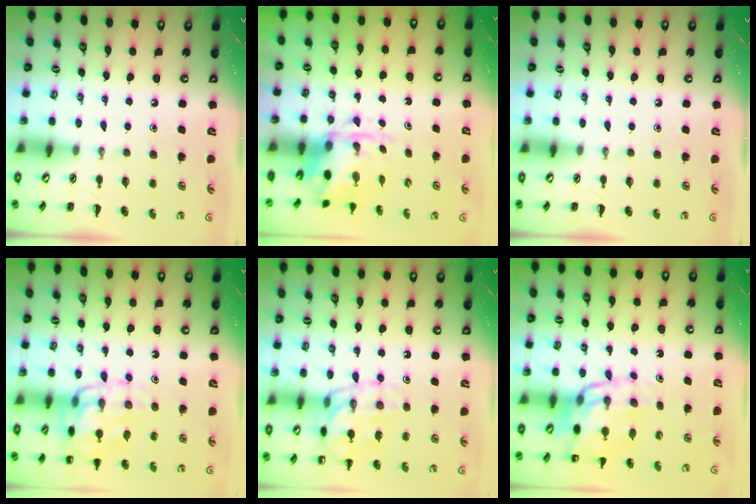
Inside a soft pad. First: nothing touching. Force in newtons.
{"total": 3.9, "press": 3.8, "slide": 0.9}
{"total": 0.0}
{"total": 14.5, "press": 14.4, "slide": 1.6}
{"total": 14.0, "press": 13.9, "slide": 1.6}
{"total": 12.7, "press": 12.2, "slide": 3.6}